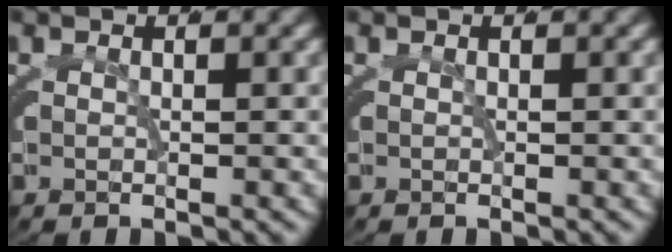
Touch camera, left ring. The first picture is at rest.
{"total": 0.0}